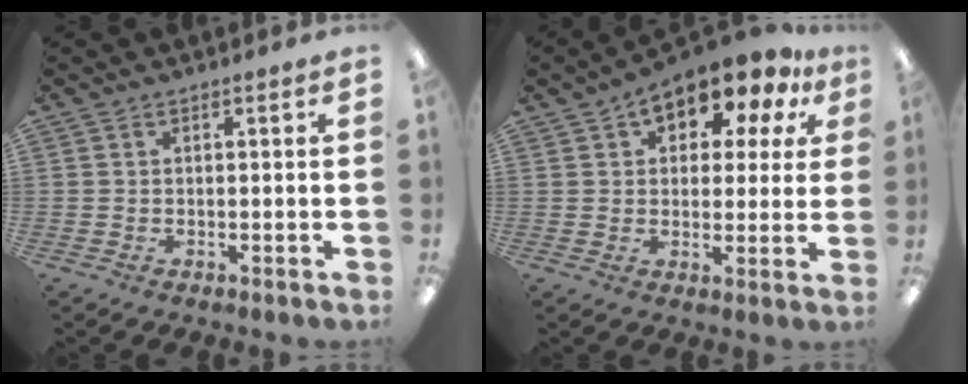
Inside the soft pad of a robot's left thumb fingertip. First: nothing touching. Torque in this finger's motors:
{"motor_torque": [0.20, 0.66, -0.04, -0.06, 0.10]}